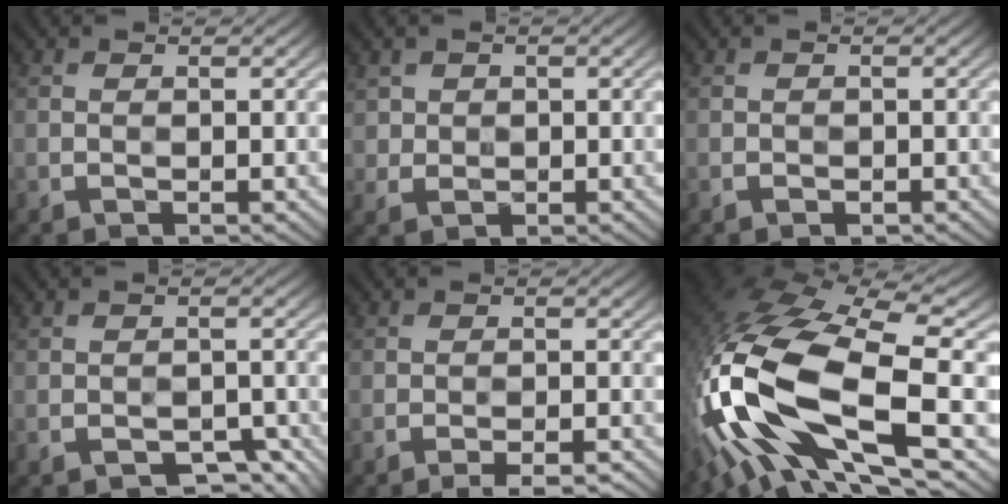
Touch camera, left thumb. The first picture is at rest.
{"total": 2.6, "force": [1.0, 2.4, -0.1], "torque": [-0.007, -0.006, 0.020]}
{"total": 0.7, "force": [-0.6, 0.3, 0.1], "torque": [-0.004, -0.001, -0.008]}
{"total": 4.5, "force": [-3.5, 2.0, 1.9], "torque": [-0.026, 0.004, -0.043]}
{"total": 4.3, "force": [-3.2, 0.8, 2.6], "torque": [-0.039, 0.012, -0.044]}
{"total": 19.2, "force": [-4.4, 9.0, 16.4], "torque": [-0.375, -0.027, -0.074]}